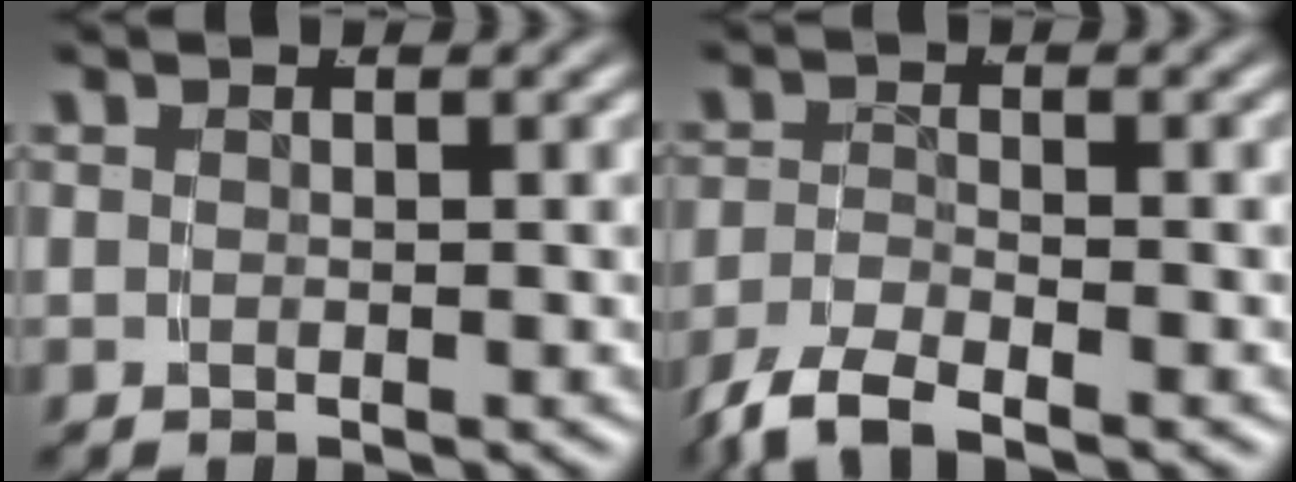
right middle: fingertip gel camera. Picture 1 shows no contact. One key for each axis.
{"total": 4.2, "fx": -3.4, "fy": 1.0, "fz": 2.3, "tx": -0.046, "ty": -0.012, "tz": -0.048}